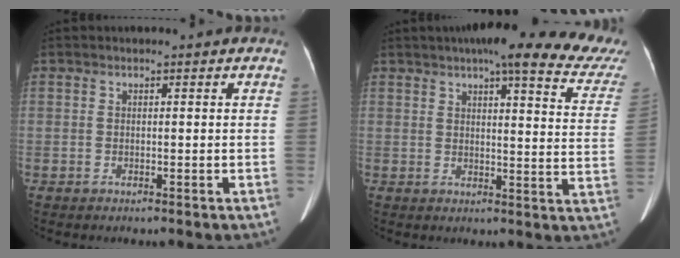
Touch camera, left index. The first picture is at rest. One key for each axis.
{"total": 21.8, "fx": 18.5, "fy": 2.5, "fz": 11.2, "tx": -0.134, "ty": -0.022, "tz": 0.202}